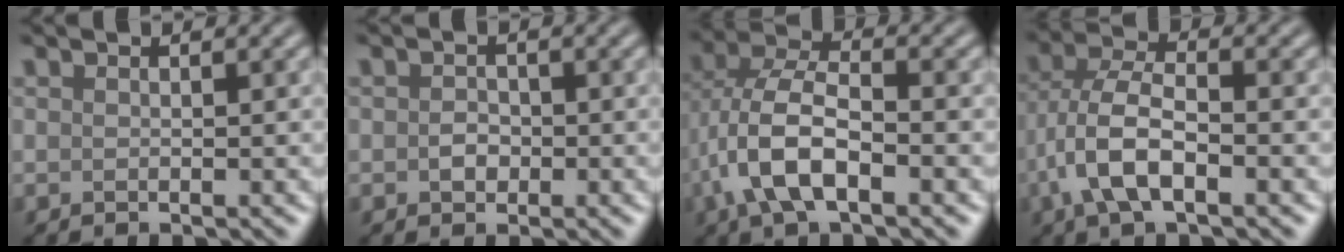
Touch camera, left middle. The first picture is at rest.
{"total": 1.3, "force": [-0.2, 1.1, 0.7], "torque": [-0.013, 0.000, -0.008]}
{"total": 7.3, "force": [-2.2, 3.6, 6.0], "torque": [-0.130, 0.009, -0.050]}
{"total": 6.0, "force": [-2.0, 2.8, 4.9], "torque": [-0.105, 0.006, -0.046]}